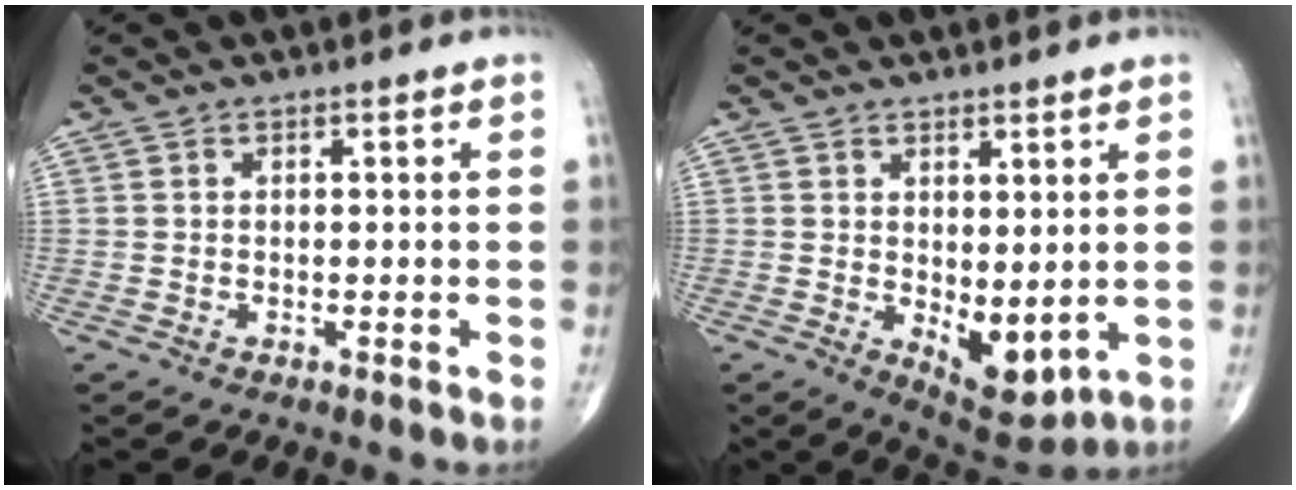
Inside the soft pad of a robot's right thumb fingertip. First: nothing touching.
{"total": 7.4, "force": [0.0, 3.6, 6.5], "torque": [-0.077, -0.018, 0.017]}